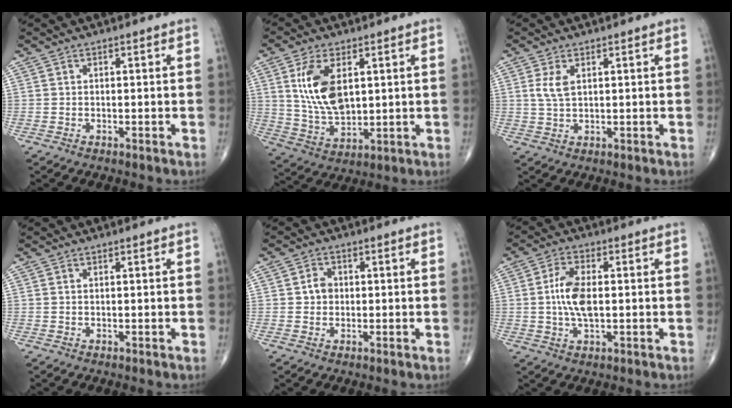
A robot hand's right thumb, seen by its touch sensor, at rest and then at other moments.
{"total": 11.8, "force": [3.2, 6.4, 9.4], "torque": [-0.176, -0.017, 0.071]}
{"total": 3.5, "force": [1.2, 1.7, 2.8], "torque": [-0.059, -0.001, 0.028]}
{"total": 0.0}
{"total": 3.0, "force": [0.2, 2.6, 1.5], "torque": [-0.011, 0.005, 0.000]}
{"total": 7.5, "force": [0.1, 3.6, 6.6], "torque": [-0.134, 0.004, 0.000]}